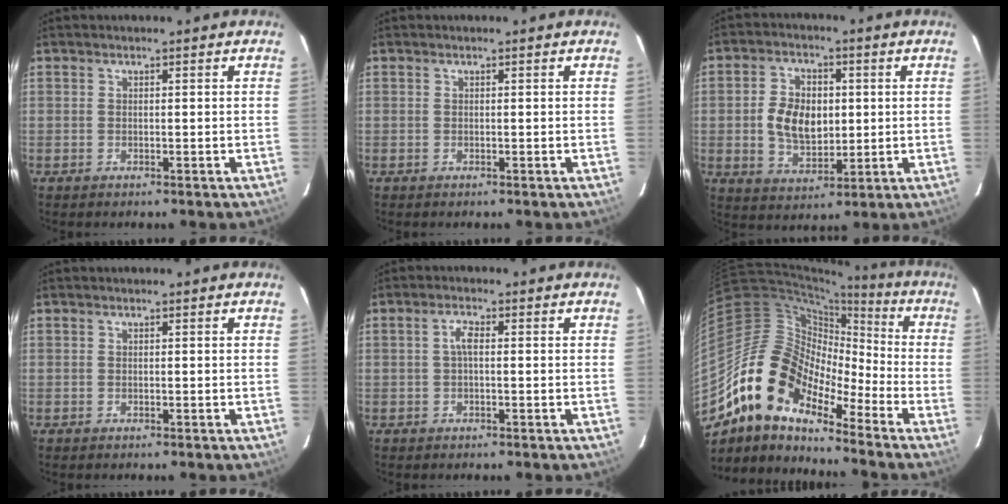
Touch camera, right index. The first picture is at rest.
{"total": 0.0}
{"total": 9.5, "force": [0.2, 6.3, 7.2], "torque": [-0.143, 0.010, 0.011]}
{"total": 0.0}
{"total": 2.1, "force": [0.0, 0.7, 1.9], "torque": [-0.041, 0.008, 0.000]}
{"total": 15.6, "force": [-11.3, 7.2, 8.1], "torque": [-0.138, 0.007, -0.231]}